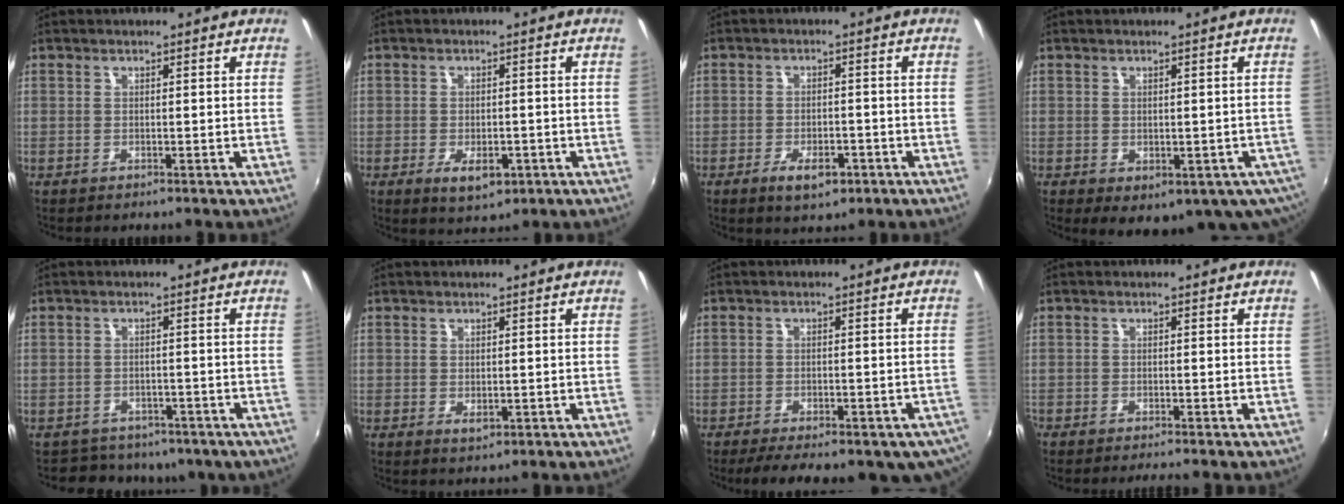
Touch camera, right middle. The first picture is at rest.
{"total": 5.7, "force": [-2.2, 2.9, 4.3], "torque": [-0.085, -0.013, -0.028]}
{"total": 5.7, "force": [-3.1, 2.5, 4.0], "torque": [-0.088, -0.005, -0.046]}
{"total": 9.7, "force": [-3.6, 5.7, 6.9], "torque": [-0.107, -0.030, -0.034]}
{"total": 9.2, "force": [-7.0, 5.2, 2.9], "torque": [-0.070, -0.006, -0.088]}
{"total": 1.6, "force": [-0.2, 1.0, 1.2], "torque": [-0.019, -0.003, -0.001]}
{"total": 14.7, "force": [-10.4, 5.4, 8.8], "torque": [-0.157, -0.040, -0.130]}
{"total": 2.0, "force": [-1.9, -0.1, 0.7], "torque": [-0.024, -0.012, -0.037]}